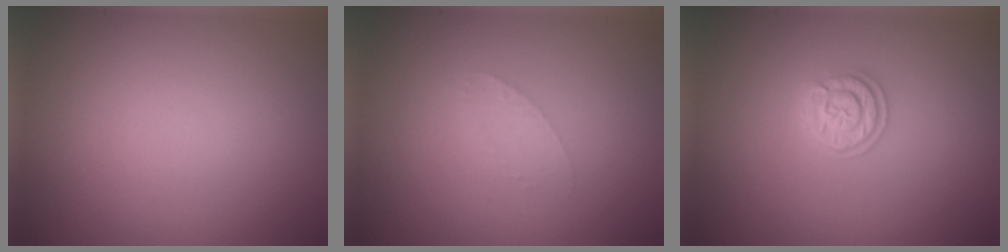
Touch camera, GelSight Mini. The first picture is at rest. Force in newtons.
{"total": 1.0, "press": 1.0, "slide": 0.1}
{"total": 2.2, "press": 2.1, "slide": 0.9}